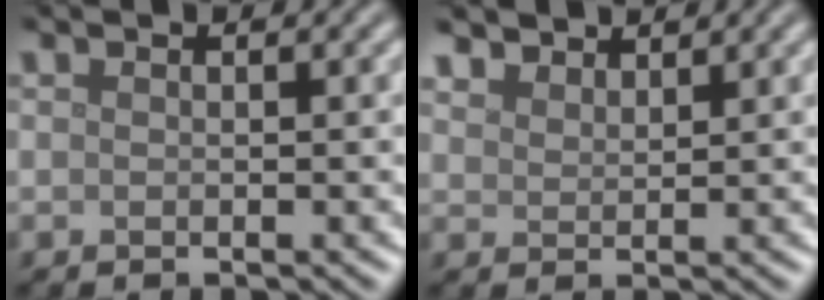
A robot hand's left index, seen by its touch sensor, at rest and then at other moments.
{"total": 3.1, "force": [2.9, 1.0, 0.5], "torque": [-0.018, -0.002, 0.062]}